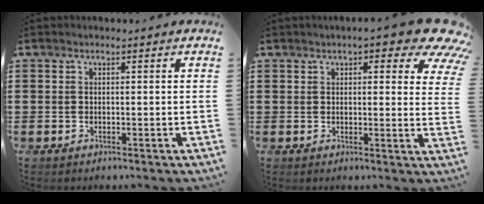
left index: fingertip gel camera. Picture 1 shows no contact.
{"total": 7.3, "force": [5.5, 1.6, 4.6], "torque": [-0.073, -0.019, 0.092]}